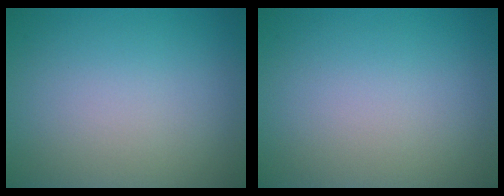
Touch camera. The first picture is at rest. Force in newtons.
{"total": 0.0}